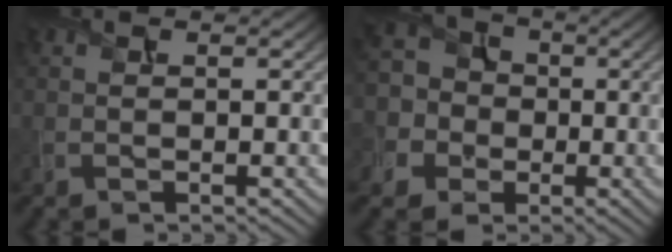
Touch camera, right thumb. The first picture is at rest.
{"total": 10.1, "force": [-0.9, 9.1, 4.2], "torque": [-0.146, 0.008, -0.052]}